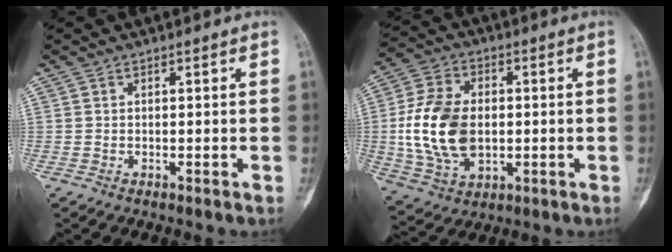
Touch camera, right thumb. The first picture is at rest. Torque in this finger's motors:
{"motor_torque": [1.60, 1.46, 0.74, -1.13, 0.16]}